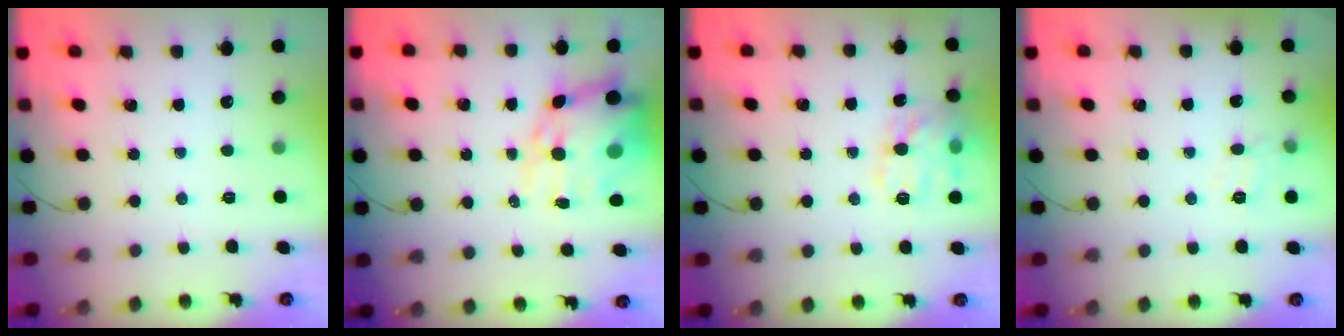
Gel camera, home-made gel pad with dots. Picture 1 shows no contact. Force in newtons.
{"total": 16.8, "press": 16.3, "slide": 4.2}
{"total": 14.1, "press": 14.1, "slide": 0.7}
{"total": 7.8, "press": 7.7, "slide": 1.3}